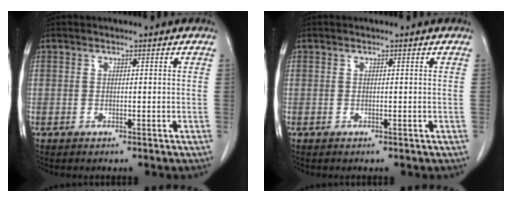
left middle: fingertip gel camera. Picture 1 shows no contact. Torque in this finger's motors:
{"motor_torque": [-0.05, -0.04, 0.02, 0.00]}